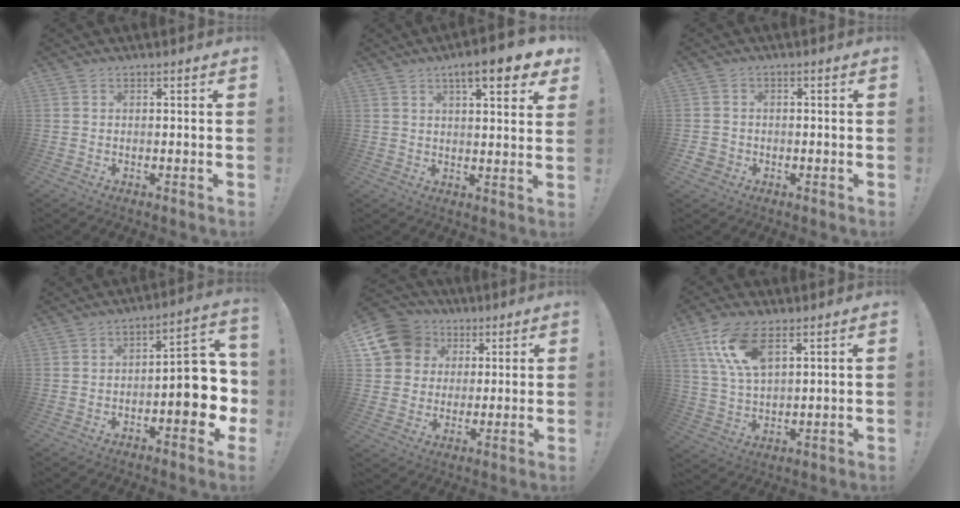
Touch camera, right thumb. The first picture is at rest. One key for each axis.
{"total": 9.8, "fx": 5.4, "fy": 2.2, "fz": 7.8, "tx": -0.105, "ty": -0.026, "tz": 0.084}
{"total": 2.7, "fx": -0.6, "fy": 2.5, "fz": 0.8, "tx": -0.020, "ty": 0.002, "tz": -0.012}
{"total": 13.1, "fx": -3.5, "fy": 5.5, "fz": 11.4, "tx": -0.127, "ty": 0.017, "tz": -0.053}
{"total": 13.8, "fx": 5.3, "fy": 11.5, "fz": 5.4, "tx": -0.085, "ty": -0.022, "tz": 0.109}
{"total": 12.4, "fx": 6.6, "fy": 5.7, "fz": 8.8, "tx": -0.179, "ty": -0.019, "tz": 0.123}